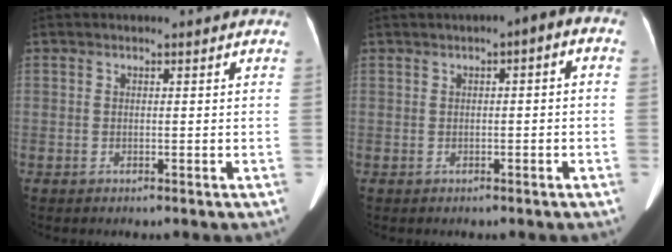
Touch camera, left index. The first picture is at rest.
{"total": 3.3, "force": [0.4, 1.0, 3.1], "torque": [-0.035, 0.024, -0.004]}